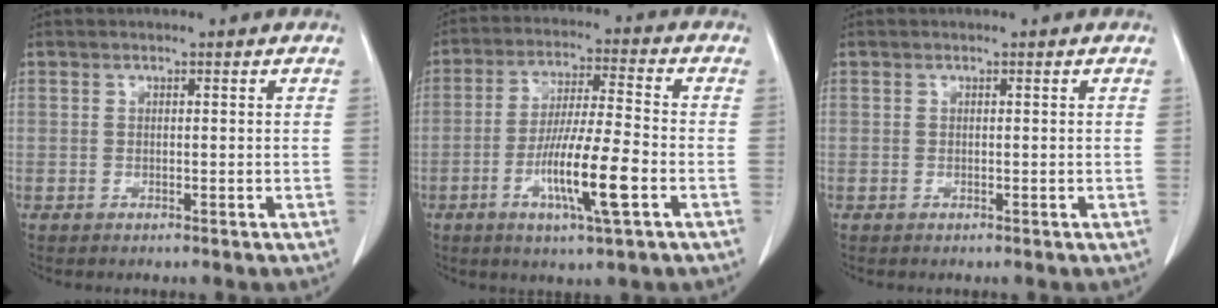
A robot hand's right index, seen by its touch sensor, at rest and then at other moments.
{"total": 11.5, "force": [-4.1, 0.5, 10.8], "torque": [-0.199, -0.011, -0.073]}
{"total": 0.0}